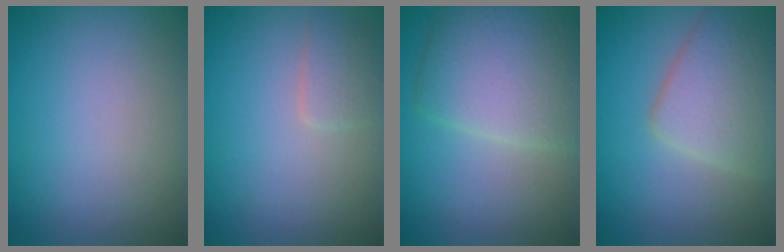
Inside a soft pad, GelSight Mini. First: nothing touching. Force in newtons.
{"total": 1.6, "press": 1.5, "slide": 0.2}
{"total": 6.2, "press": 6.2, "slide": 0.3}
{"total": 4.8, "press": 4.8, "slide": 0.2}